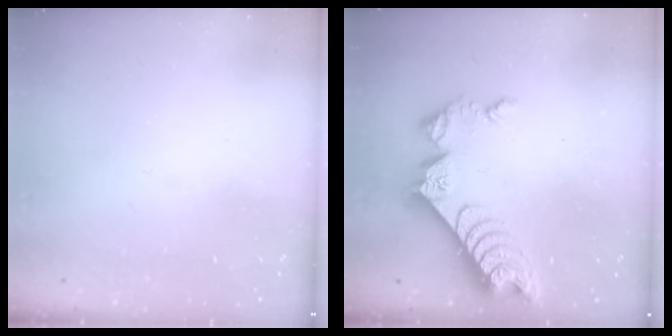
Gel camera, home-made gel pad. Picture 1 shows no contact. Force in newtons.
{"total": 9.9, "press": 9.9, "slide": 0.8}